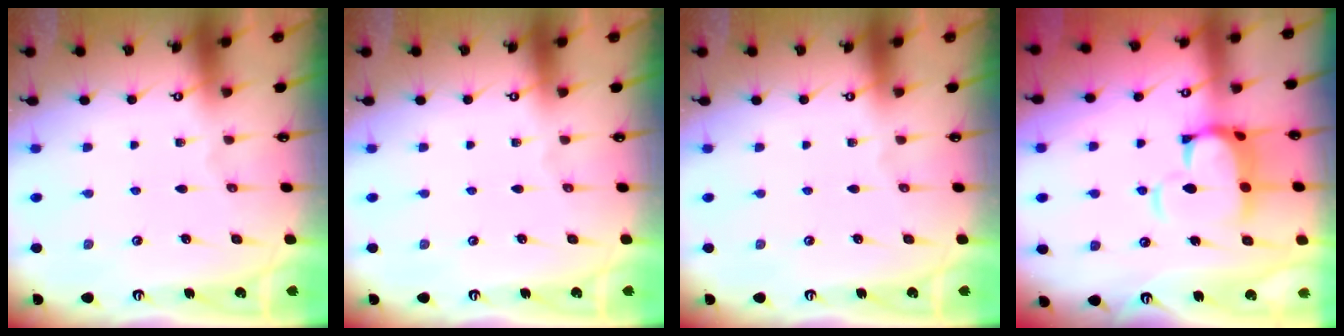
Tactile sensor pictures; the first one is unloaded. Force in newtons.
{"total": 0.0}
{"total": 0.0}
{"total": 6.5, "press": 6.4, "slide": 1.2}